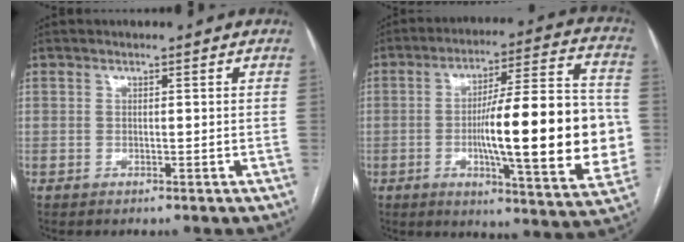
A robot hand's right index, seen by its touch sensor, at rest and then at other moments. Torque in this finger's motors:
{"motor_torque": [2.14, 0.00, 1.05, 0.21]}